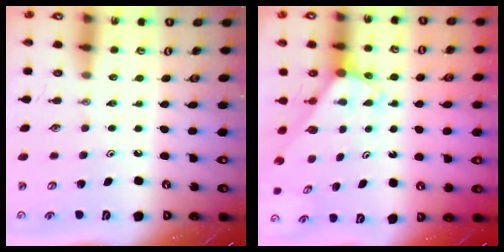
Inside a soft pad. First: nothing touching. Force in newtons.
{"total": 2.0, "press": 2.0, "slide": 0.1}